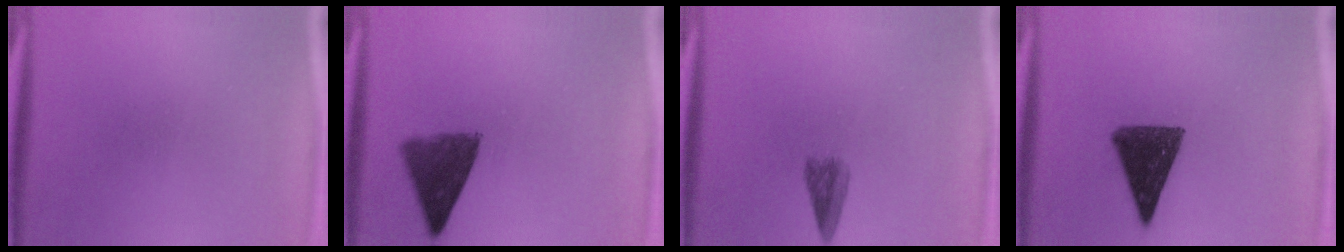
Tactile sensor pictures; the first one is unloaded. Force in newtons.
{"total": 8.6}
{"total": 3.0}
{"total": 12.2}